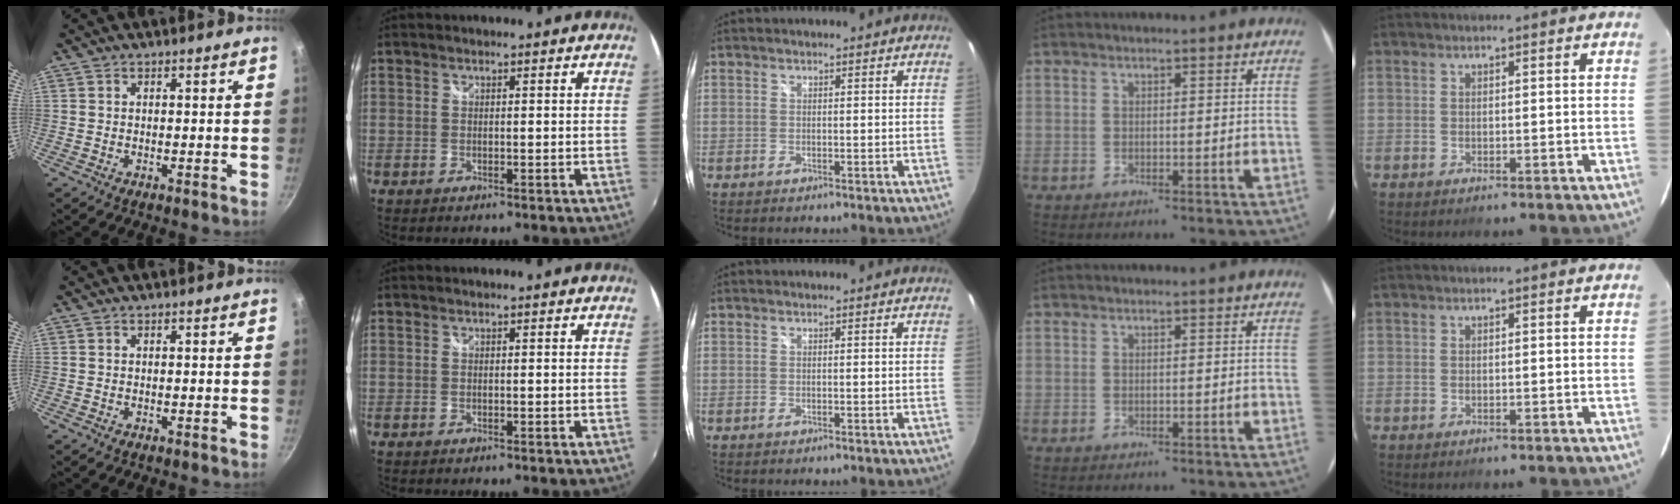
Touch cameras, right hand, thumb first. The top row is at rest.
{}